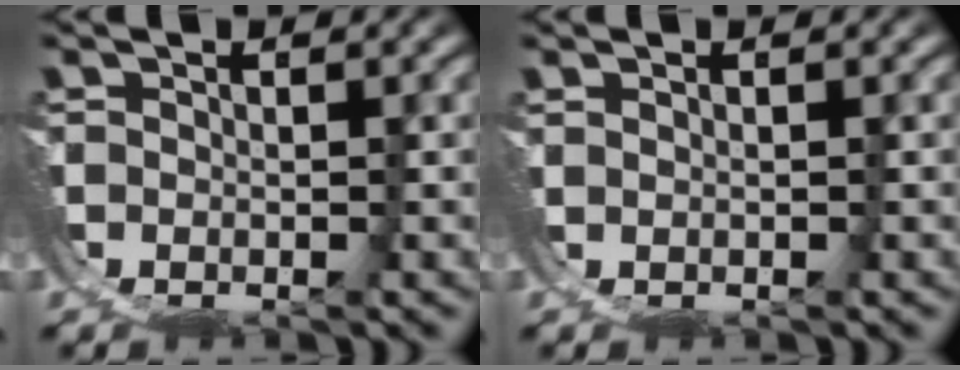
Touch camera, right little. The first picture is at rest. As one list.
[{"total": 0.9, "force": [0.3, -0.8, -0.2], "torque": [0.008, 0.003, 0.006]}]